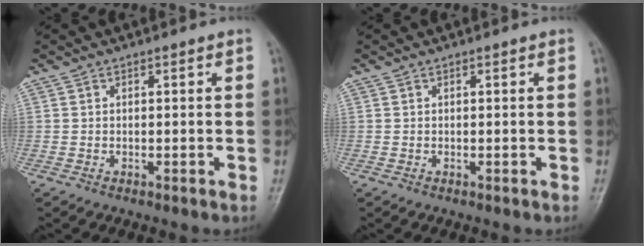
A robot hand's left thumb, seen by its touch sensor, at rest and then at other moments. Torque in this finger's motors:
{"motor_torque": [-0.12, 0.26, -0.06, 0.09, 0.00]}